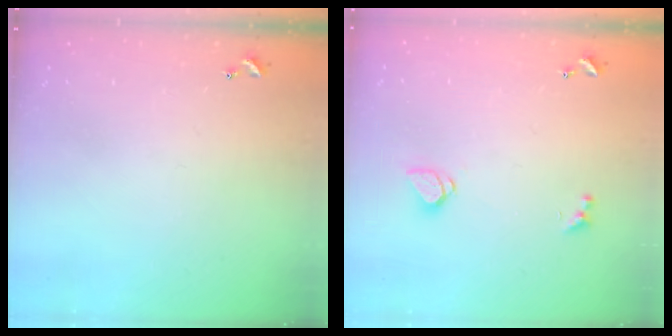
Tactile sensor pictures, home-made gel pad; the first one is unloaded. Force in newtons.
{"total": 1.5, "press": 1.4, "slide": 0.5}